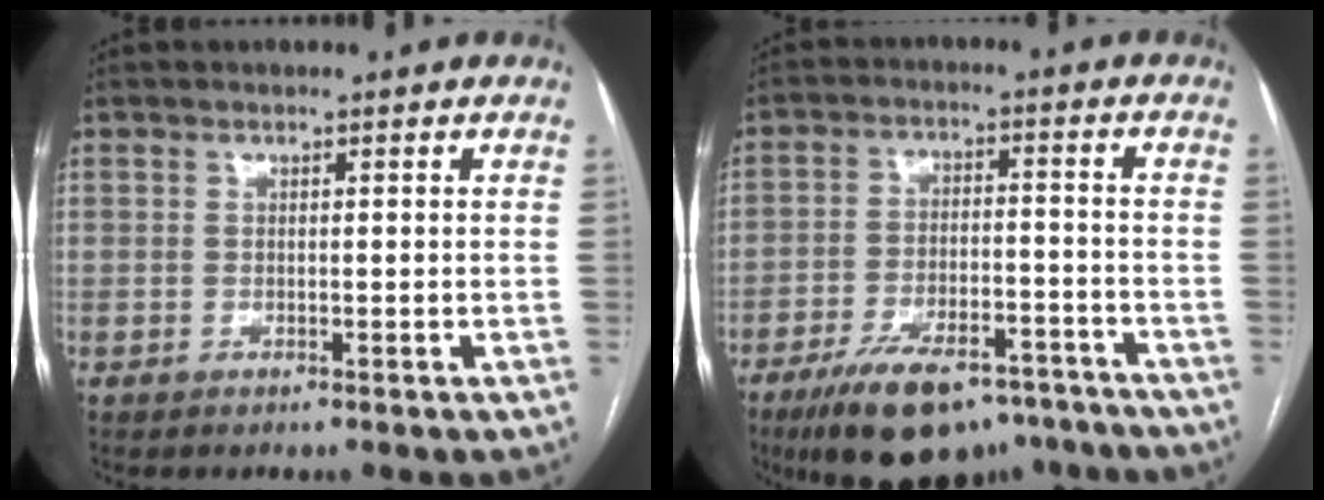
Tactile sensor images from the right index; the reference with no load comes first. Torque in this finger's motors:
{"motor_torque": [1.31, -0.82, 0.77, 0.16]}